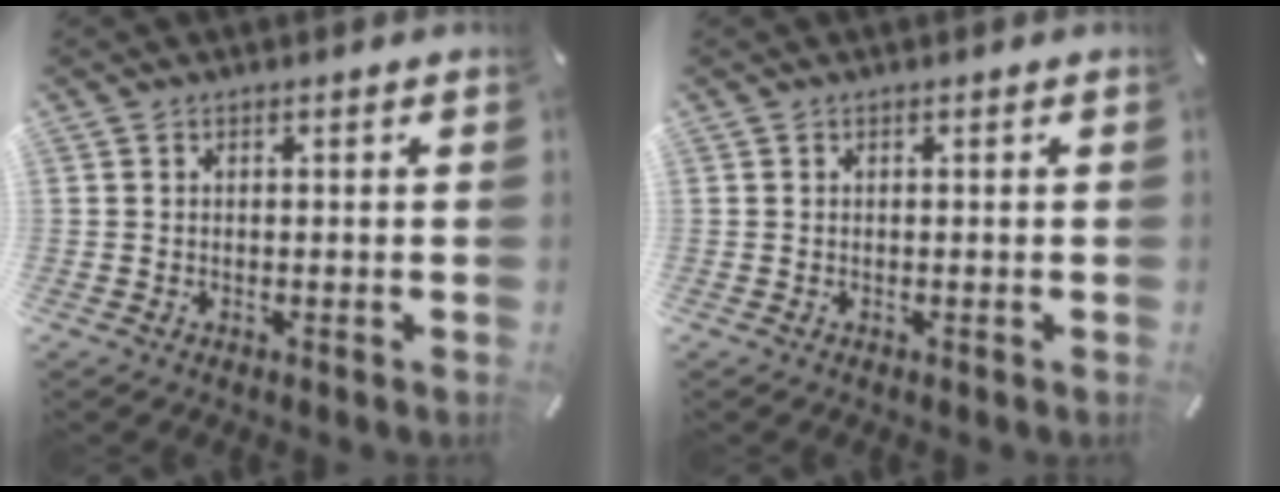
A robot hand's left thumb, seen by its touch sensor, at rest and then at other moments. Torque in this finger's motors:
{"motor_torque": [0.00, 0.00, 0.00, 0.00, 0.00]}